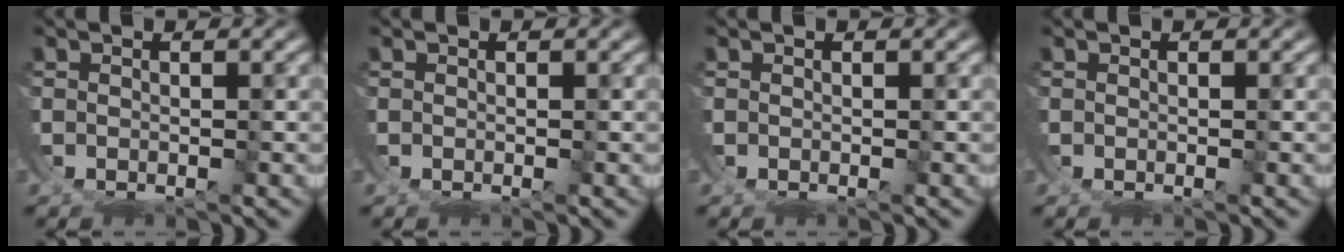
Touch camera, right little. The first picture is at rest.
{"total": 0.0}
{"total": 0.0}
{"total": 0.0}